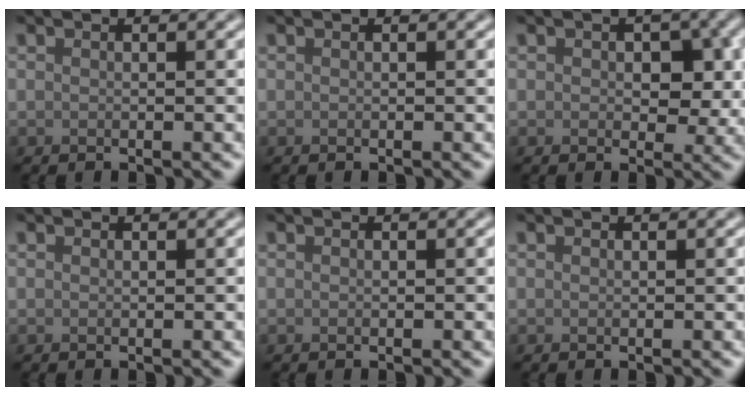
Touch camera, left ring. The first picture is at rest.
{"total": 0.0}
{"total": 3.8, "force": [0.3, 2.5, 2.9], "torque": [-0.039, -0.006, 0.002]}
{"total": 0.0}
{"total": 0.0}
{"total": 0.0}